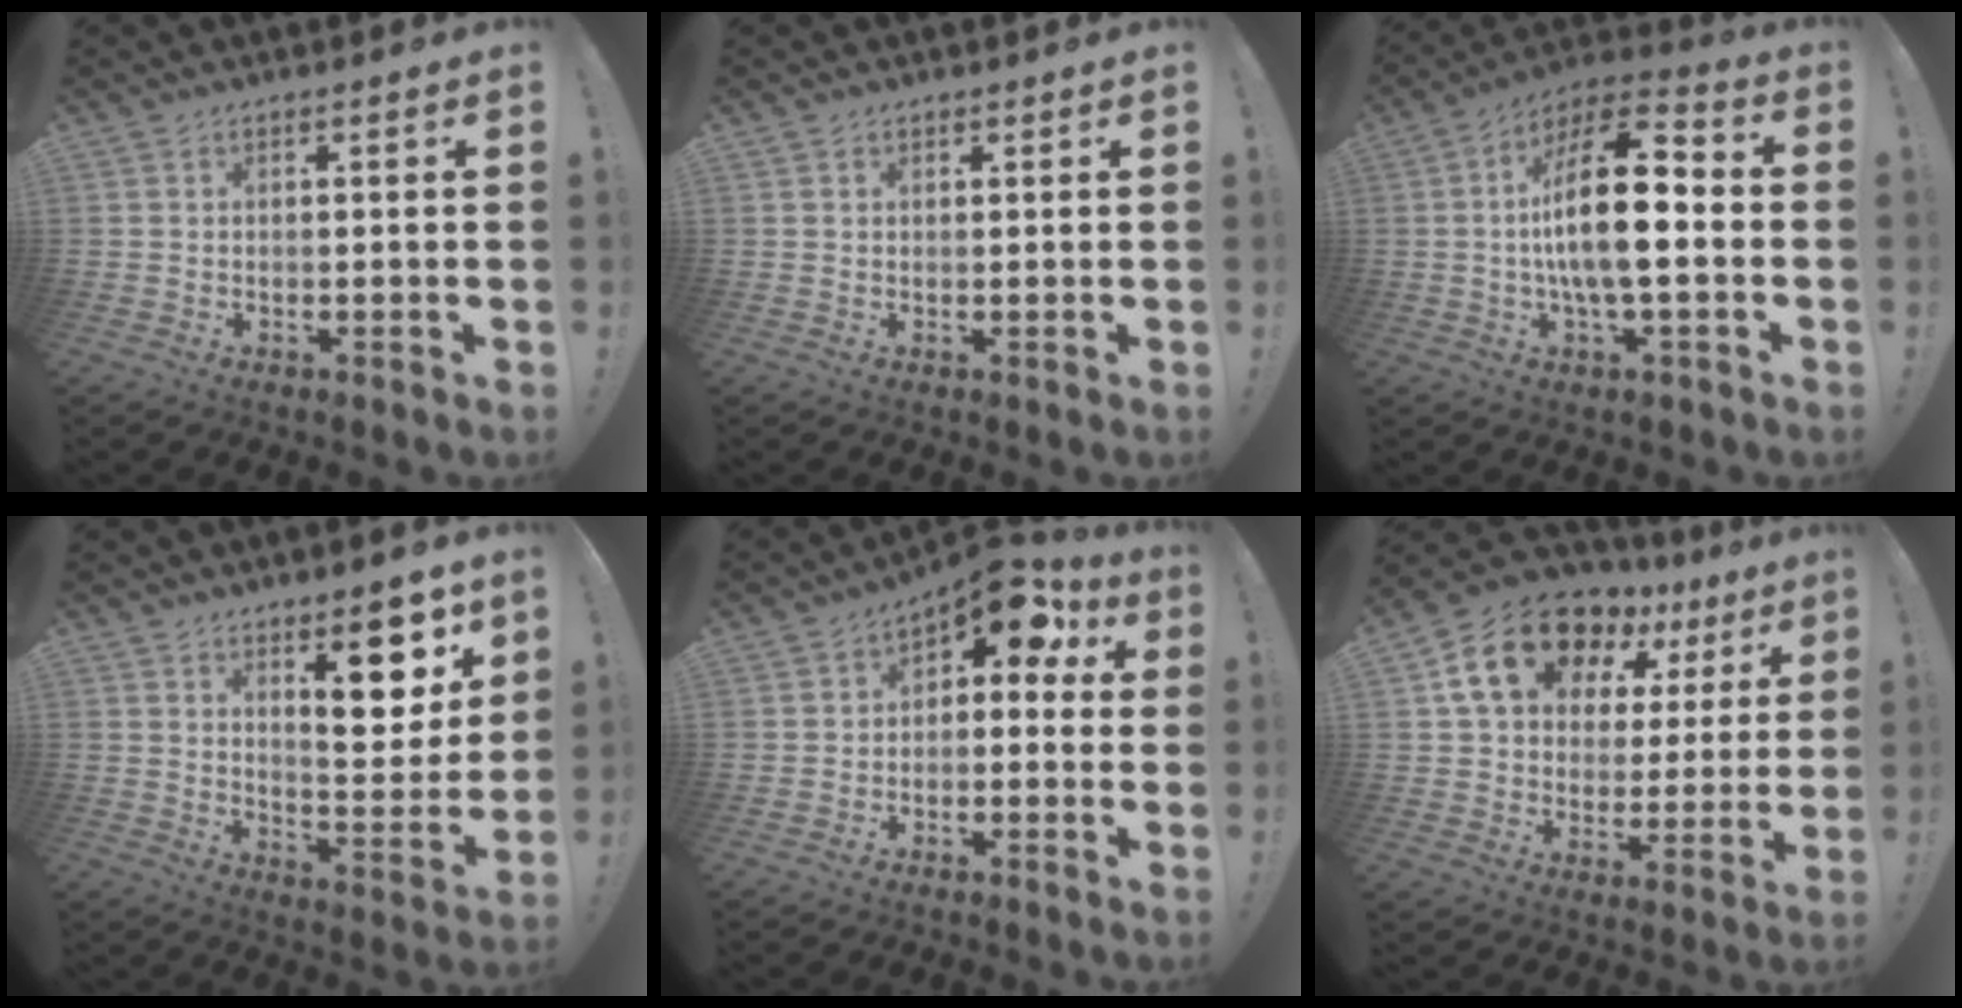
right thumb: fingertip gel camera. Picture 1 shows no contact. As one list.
[{"total": 0.6, "force": [0.5, 0.3, 0.1], "torque": [0.001, -0.002, 0.010]}, {"total": 18.8, "force": [-0.8, 6.5, 17.6], "torque": [-0.314, 0.007, -0.020]}, {"total": 13.7, "force": [7.6, 5.1, 10.2], "torque": [-0.120, -0.045, 0.121]}, {"total": 8.3, "force": [3.6, 4.9, 5.6], "torque": [-0.067, -0.025, 0.065]}, {"total": 18.6, "force": [9.9, 11.8, 10.3], "torque": [-0.164, -0.043, 0.187]}]